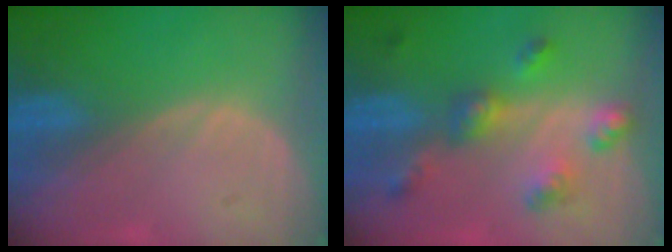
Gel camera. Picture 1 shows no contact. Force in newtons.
{"total": 6.8, "press": 6.0, "slide": 3.2}